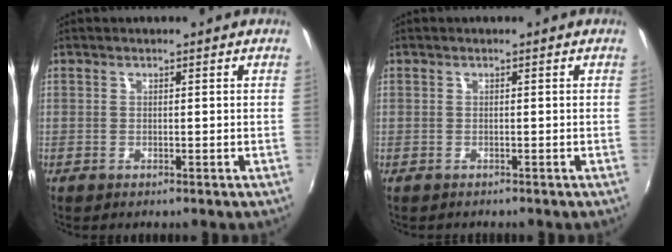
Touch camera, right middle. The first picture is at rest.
{"total": 0.6, "force": [-0.4, 0.4, -0.1], "torque": [0.000, 0.001, -0.007]}